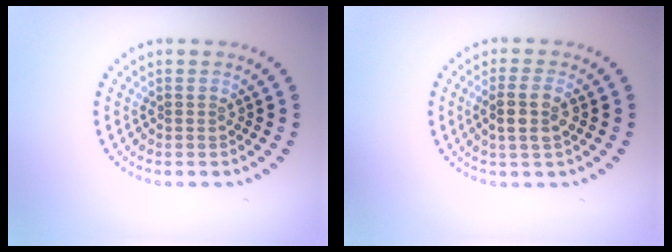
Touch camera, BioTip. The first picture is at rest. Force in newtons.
{"total": 2.7, "press": 2.4, "slide": 1.2}